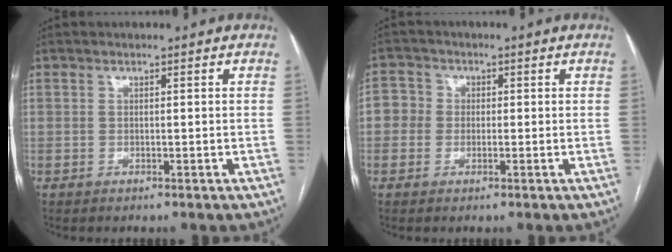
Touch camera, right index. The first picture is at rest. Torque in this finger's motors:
{"motor_torque": [0.27, 0.21, 0.23, 0.07]}